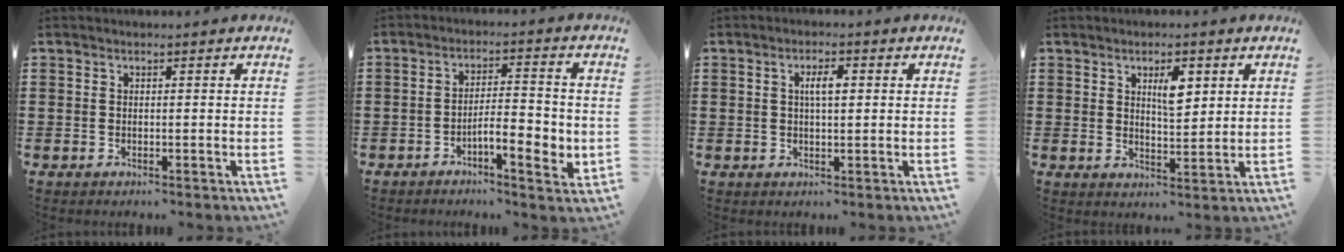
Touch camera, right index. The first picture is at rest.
{"total": 6.5, "force": [-2.5, 1.8, 5.7], "torque": [-0.086, 0.000, -0.044]}
{"total": 3.2, "force": [0.6, 1.0, 3.0], "torque": [-0.061, 0.007, 0.007]}
{"total": 4.5, "force": [1.9, 1.7, 3.7], "torque": [-0.055, -0.001, 0.025]}